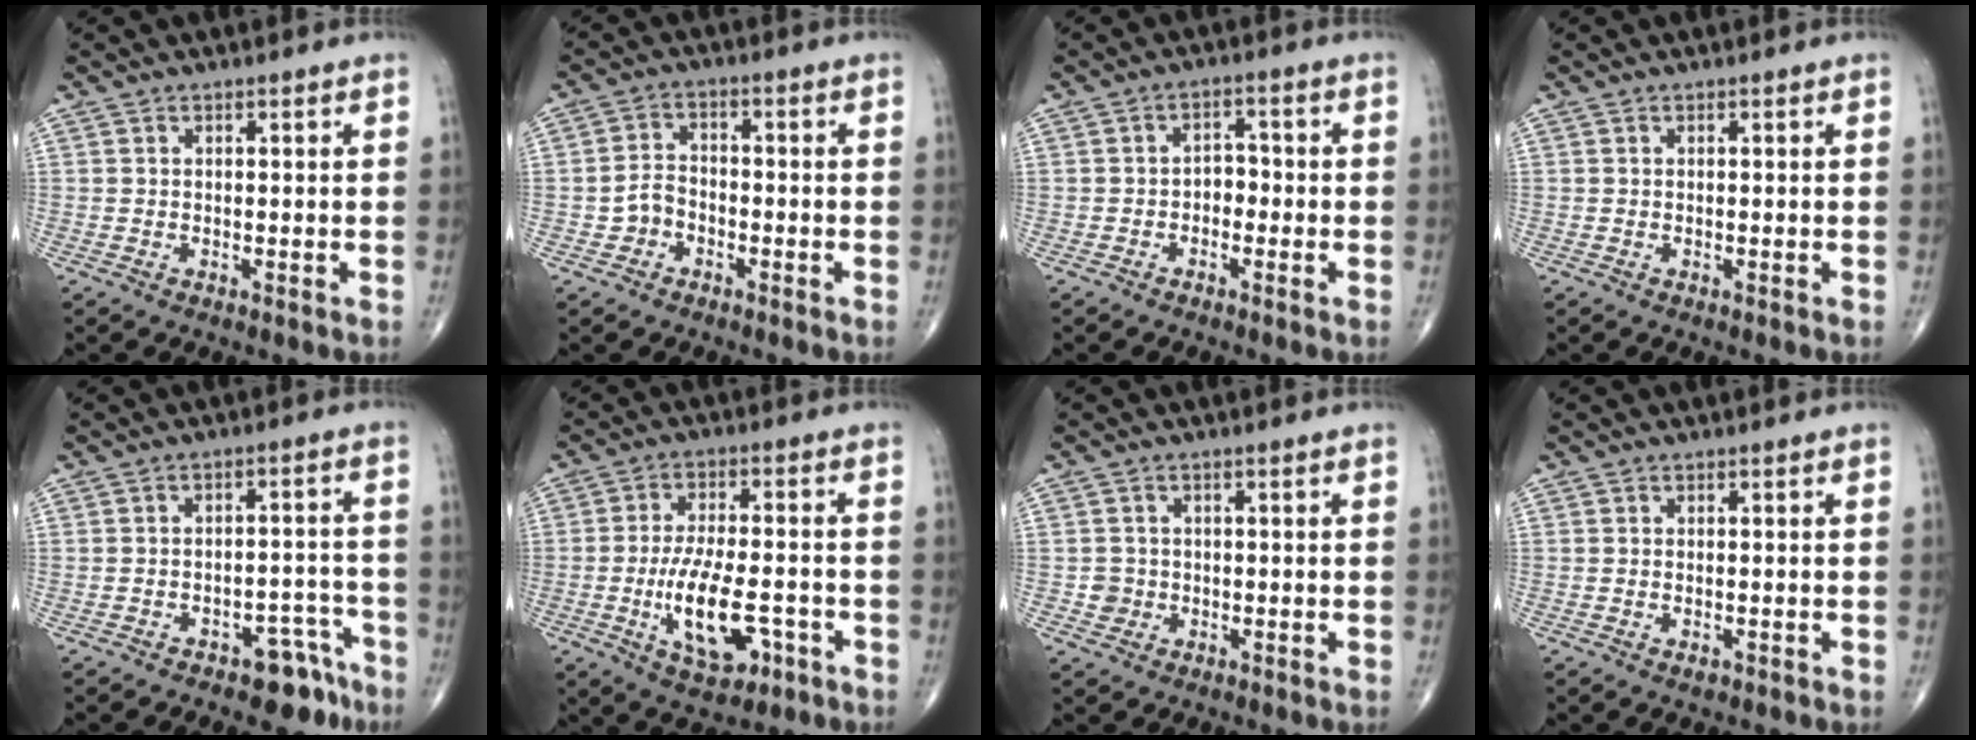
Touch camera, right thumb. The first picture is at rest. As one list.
[{"total": 4.2, "force": [-1.7, 3.3, 1.9], "torque": [-0.024, 0.023, -0.037]}, {"total": 3.2, "force": [-1.2, 2.3, 1.8], "torque": [-0.011, 0.020, -0.029]}, {"total": 0.0}, {"total": 7.4, "force": [-5.2, 3.7, 3.7], "torque": [-0.023, 0.053, -0.068]}, {"total": 12.3, "force": [-4.1, 5.5, 10.2], "torque": [-0.172, 0.012, -0.062]}, {"total": 2.3, "force": [-0.5, 2.2, 0.3], "torque": [0.009, 0.008, -0.009]}, {"total": 1.0, "force": [-0.5, 0.5, 0.7], "torque": [-0.013, 0.001, -0.006]}]